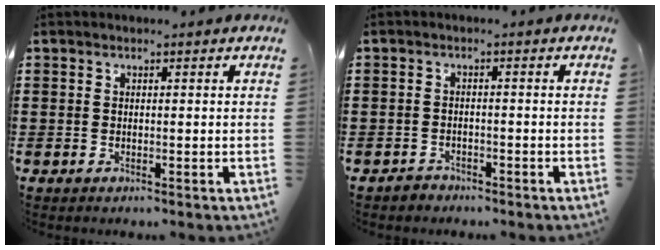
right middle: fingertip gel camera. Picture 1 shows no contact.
{"total": 1.3, "force": [-1.2, 0.5, -0.1], "torque": [-0.002, 0.004, -0.029]}